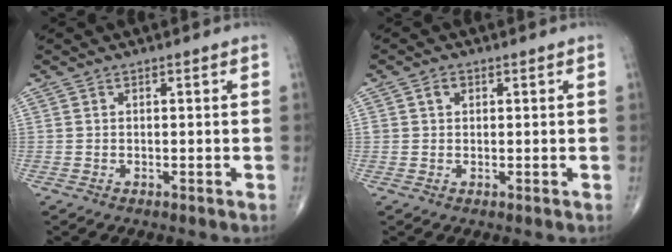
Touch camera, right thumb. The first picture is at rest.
{"total": 1.8, "force": [0.6, 1.4, 1.0], "torque": [-0.012, 0.003, 0.010]}